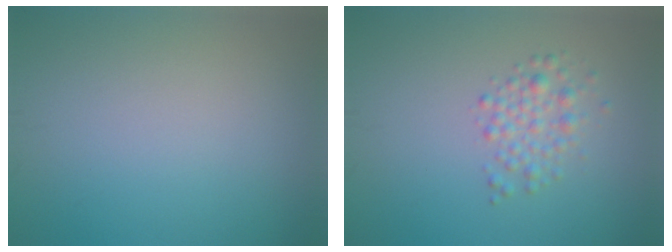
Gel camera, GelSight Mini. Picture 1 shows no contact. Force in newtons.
{"total": 2.2, "press": 2.2, "slide": 0.1}